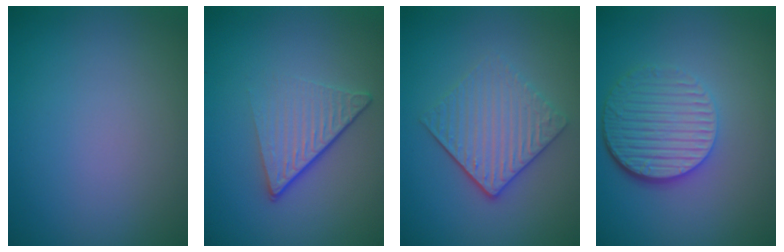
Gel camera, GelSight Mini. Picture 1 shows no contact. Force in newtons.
{"total": 4.6, "press": 2.8, "slide": 3.6}
{"total": 4.1, "press": 3.4, "slide": 2.3}
{"total": 5.4, "press": 4.0, "slide": 3.6}